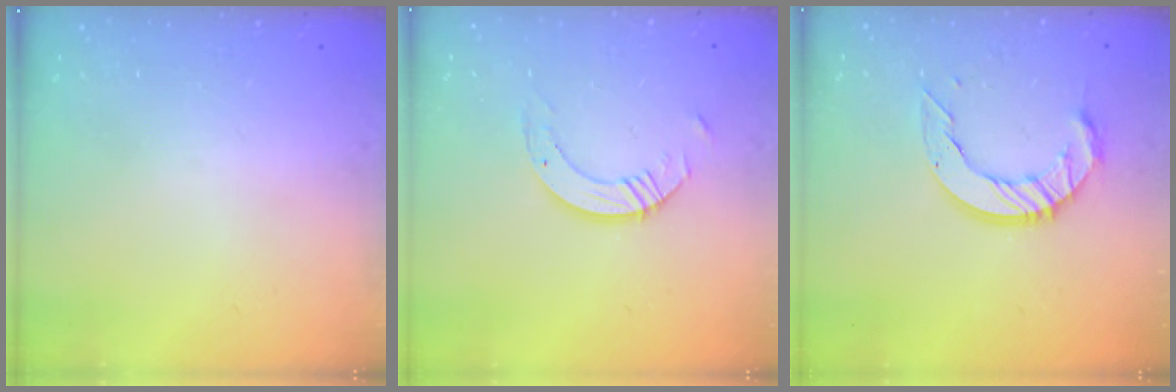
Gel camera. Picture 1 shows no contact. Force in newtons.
{"total": 6.3, "press": 6.3, "slide": 0.5}
{"total": 11.2, "press": 11.1, "slide": 0.9}